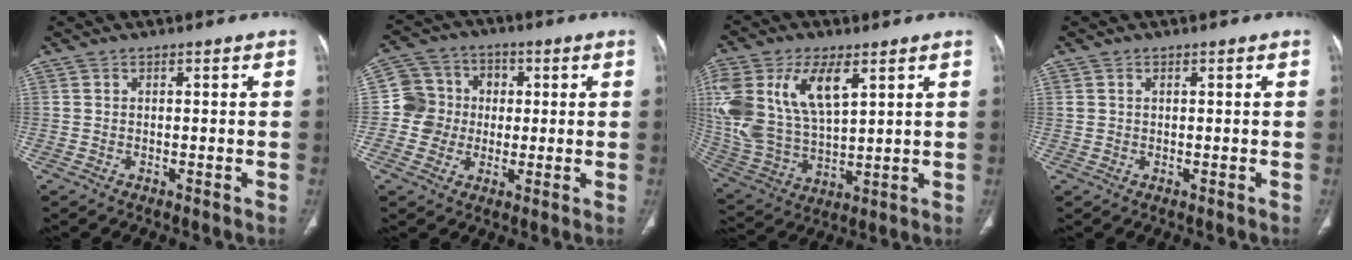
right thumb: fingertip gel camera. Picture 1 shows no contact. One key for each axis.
{"total": 8.9, "fx": -0.2, "fy": 8.7, "fz": 2.0, "tx": 0.003, "ty": 0.020, "tz": -0.010}
{"total": 21.9, "fx": 8.2, "fy": 11.8, "fz": 16.5, "tx": -0.361, "ty": -0.013, "tz": 0.163}
{"total": 0.9, "fx": 0.4, "fy": 0.6, "fz": 0.6, "tx": -0.016, "ty": 0.007, "tz": 0.012}